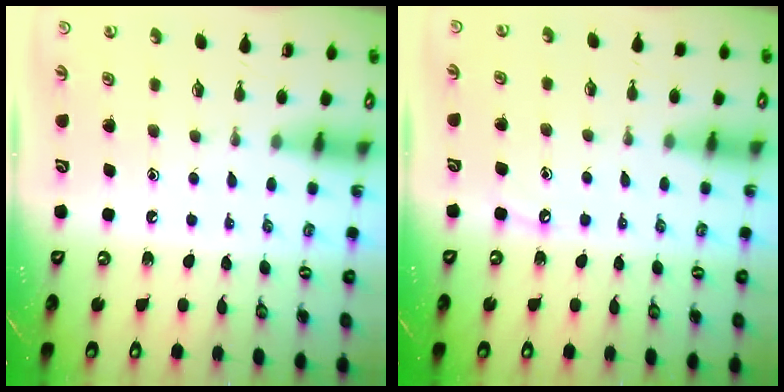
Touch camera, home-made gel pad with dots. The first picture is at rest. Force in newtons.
{"total": 2.6, "press": 2.6, "slide": 0.4}